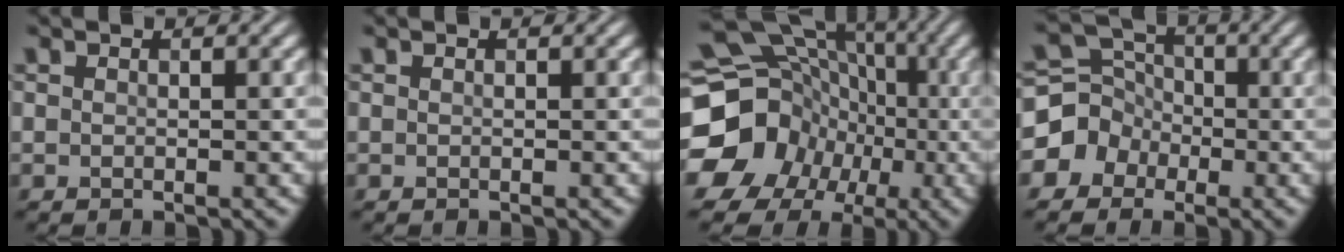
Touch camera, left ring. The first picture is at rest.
{"total": 0.0}
{"total": 19.4, "force": [-3.6, 17.6, 7.4], "torque": [-0.167, -0.008, -0.097]}
{"total": 4.8, "force": [-1.7, 4.3, 1.2], "torque": [0.000, 0.009, -0.053]}